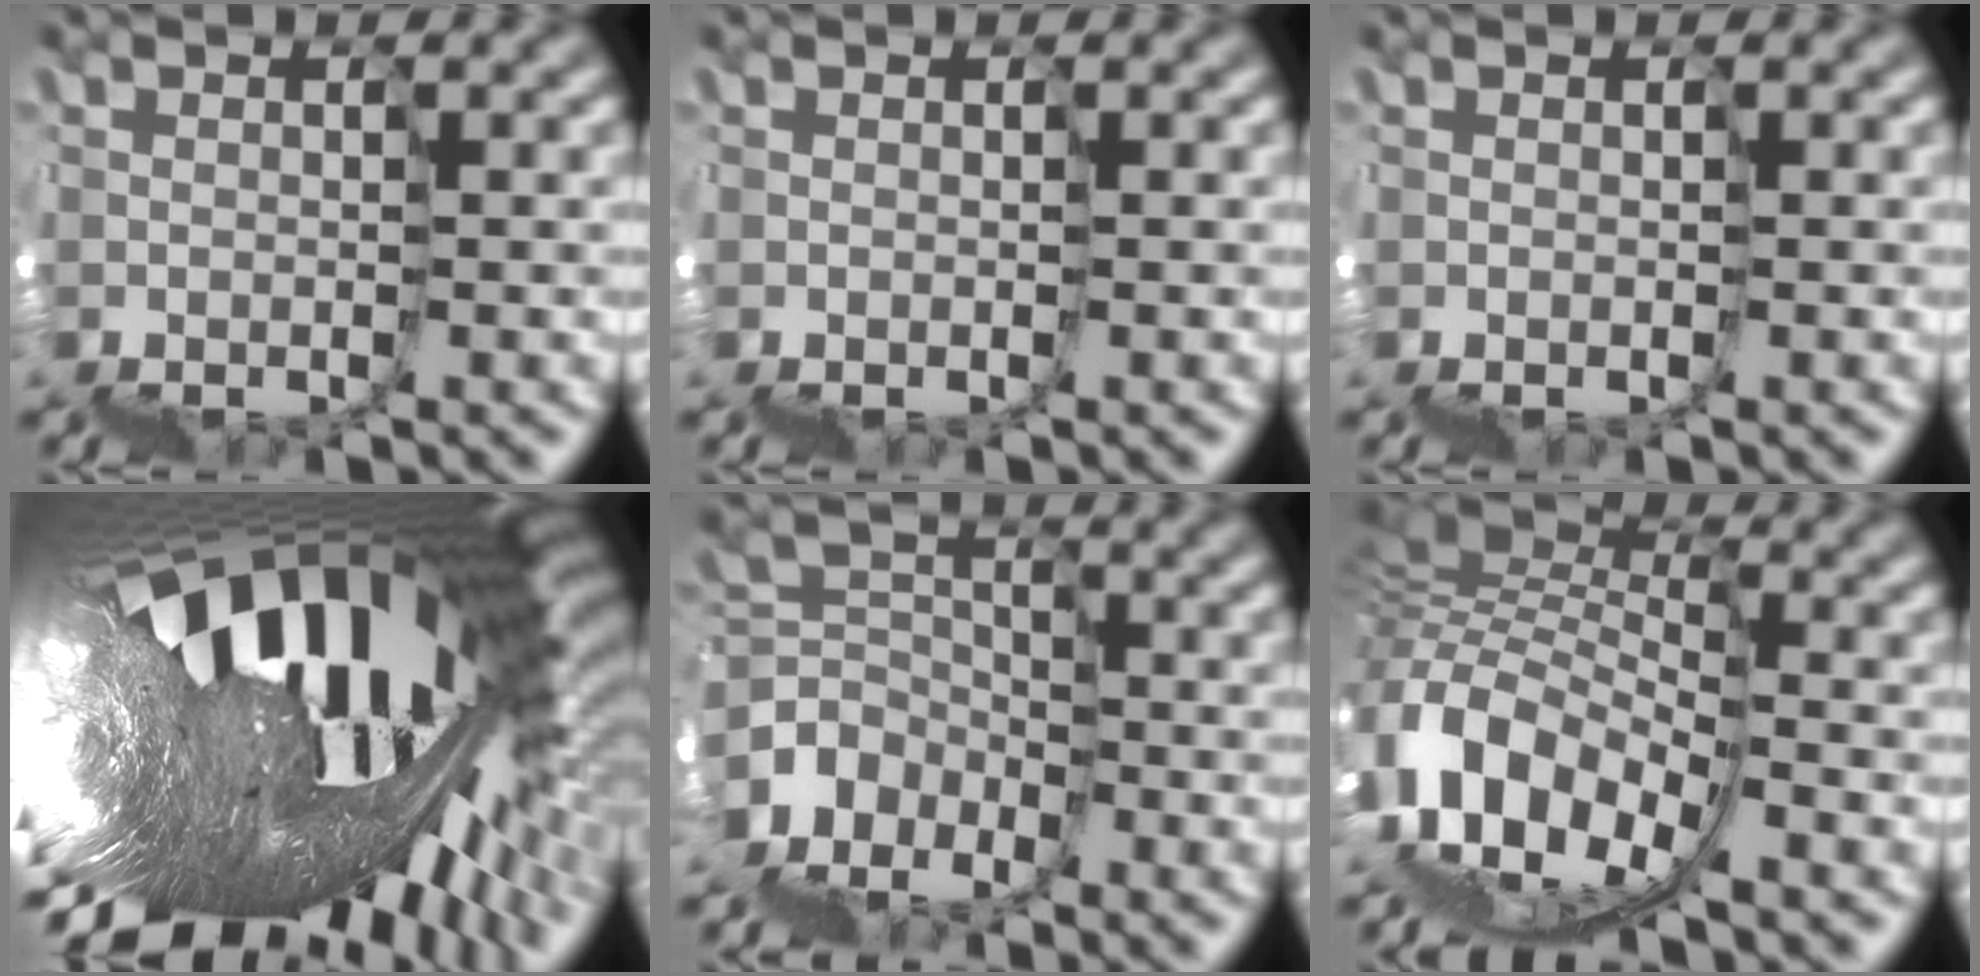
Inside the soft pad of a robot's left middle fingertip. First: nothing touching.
{"total": 0.0}
{"total": 0.0}
{"total": 19.1, "force": [3.6, 5.0, 18.1], "torque": [-0.284, 0.002, 0.048]}
{"total": 2.4, "force": [-0.3, 2.2, 1.0], "torque": [-0.006, 0.021, -0.020]}
{"total": 6.9, "force": [-1.0, 4.0, 5.5], "torque": [-0.101, 0.030, -0.029]}